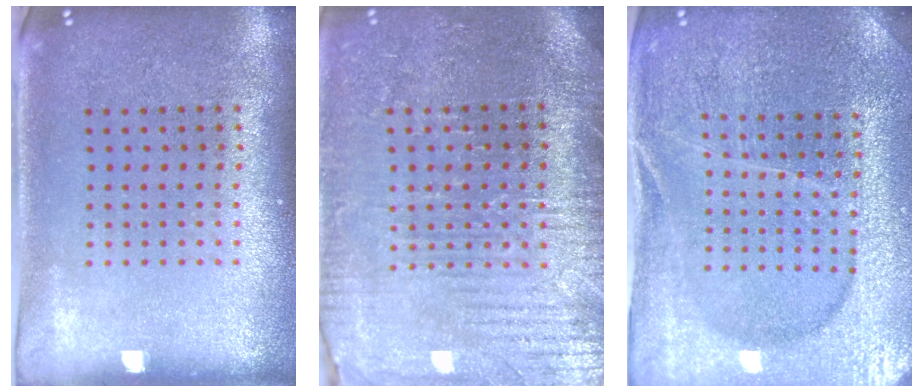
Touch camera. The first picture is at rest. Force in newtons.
{"total": 3.9, "press": 3.7, "slide": 1.2}
{"total": 4.2, "press": 4.0, "slide": 1.2}